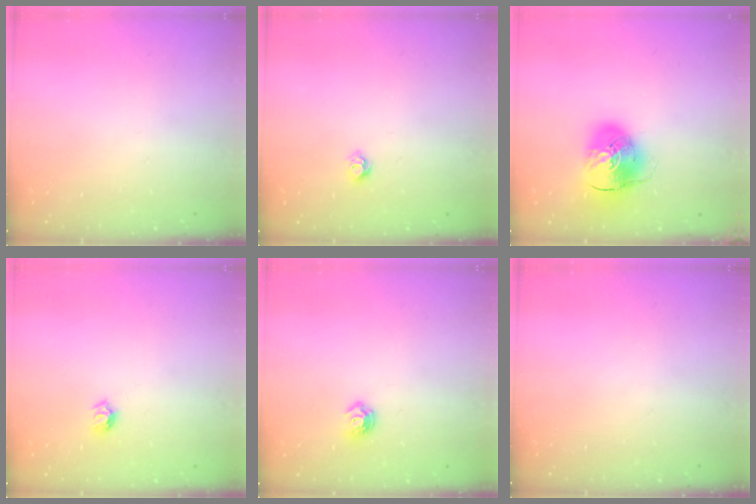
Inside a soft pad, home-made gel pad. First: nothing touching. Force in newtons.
{"total": 5.3, "press": 5.3, "slide": 0.8}
{"total": 11.2, "press": 11.0, "slide": 1.9}
{"total": 5.5, "press": 5.4, "slide": 0.6}
{"total": 5.2, "press": 5.1, "slide": 0.8}
{"total": 0.0}